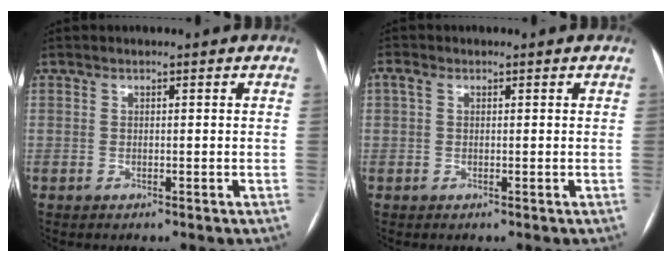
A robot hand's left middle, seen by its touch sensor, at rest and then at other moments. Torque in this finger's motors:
{"motor_torque": [0.42, -0.48, 0.30, 0.00]}